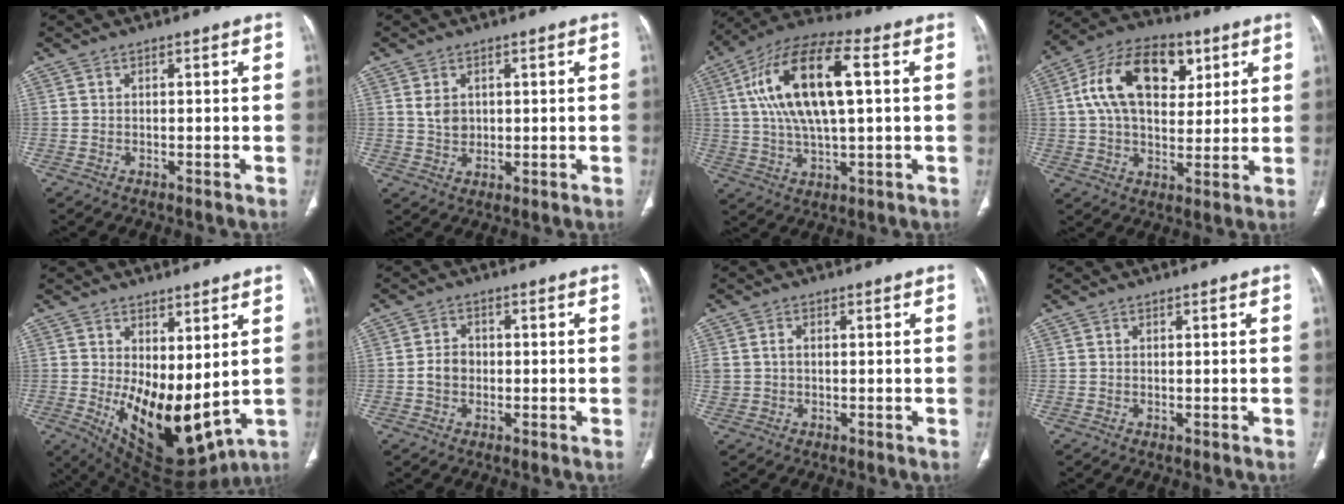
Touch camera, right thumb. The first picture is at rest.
{"total": 3.6, "force": [1.0, 2.8, 2.1], "torque": [-0.024, -0.008, 0.024]}
{"total": 18.6, "force": [3.8, 6.9, 16.8], "torque": [-0.319, 0.020, 0.063]}
{"total": 18.4, "force": [5.9, 11.3, 13.3], "torque": [-0.201, 0.002, 0.092]}
{"total": 16.4, "force": [0.4, 8.4, 14.1], "torque": [-0.202, -0.038, 0.038]}
{"total": 3.6, "force": [-0.5, 2.9, 2.0], "torque": [-0.028, 0.012, -0.015]}
{"total": 2.8, "force": [0.3, 2.2, 1.8], "torque": [-0.042, 0.010, 0.011]}
{"total": 0.0}